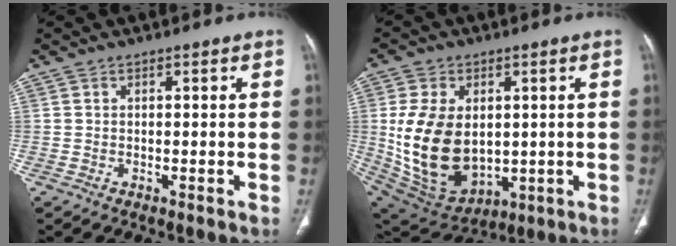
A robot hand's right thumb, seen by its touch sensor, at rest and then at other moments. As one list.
[{"total": 18.2, "force": [0.6, 12.3, 13.4], "torque": [-0.236, -0.015, 0.042]}]